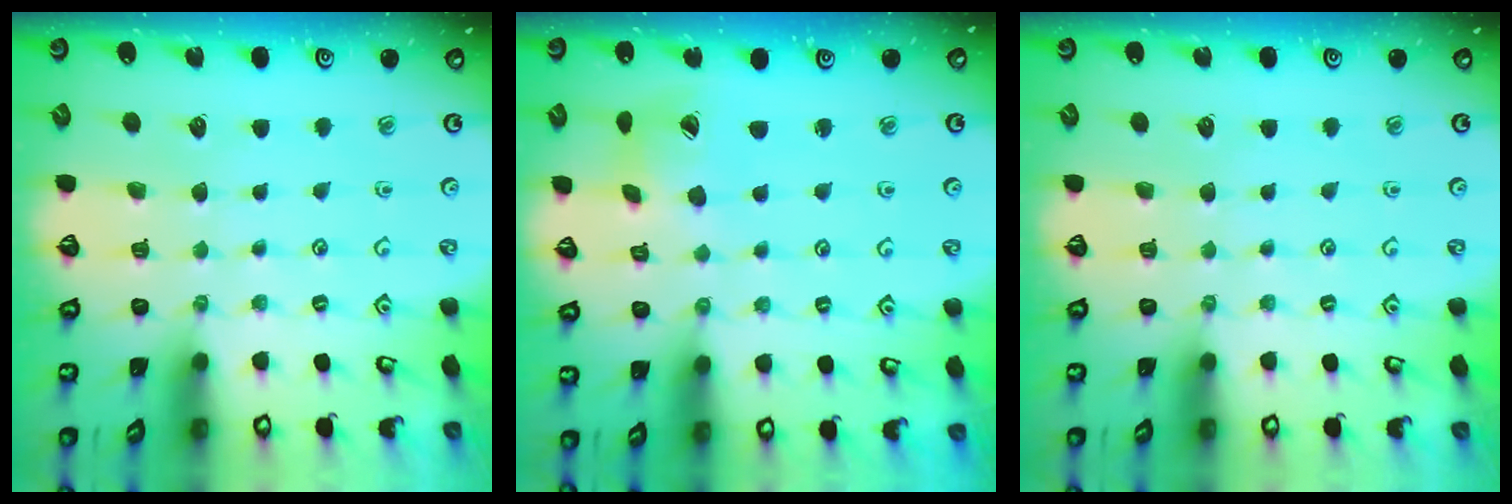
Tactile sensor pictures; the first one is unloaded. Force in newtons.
{"total": 6.7, "press": 6.7, "slide": 0.9}
{"total": 0.0}